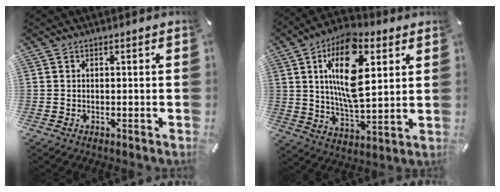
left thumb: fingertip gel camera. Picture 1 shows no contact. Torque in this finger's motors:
{"motor_torque": [2.57, 2.44, 1.50, -1.27, 0.47]}